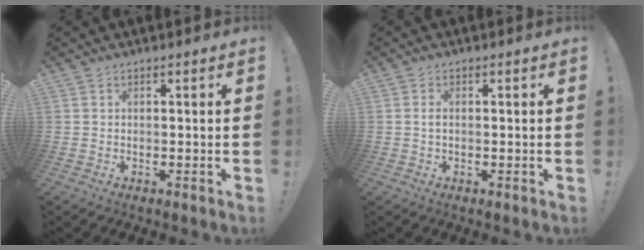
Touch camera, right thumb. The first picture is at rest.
{"total": 1.3, "force": [0.1, 0.5, 1.2], "torque": [-0.024, 0.003, 0.002]}